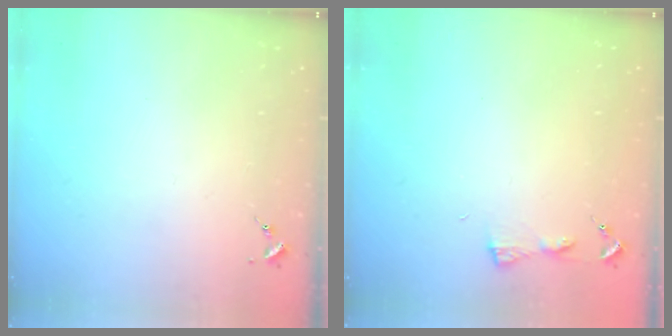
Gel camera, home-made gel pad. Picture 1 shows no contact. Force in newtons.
{"total": 3.2, "press": 3.1, "slide": 0.3}